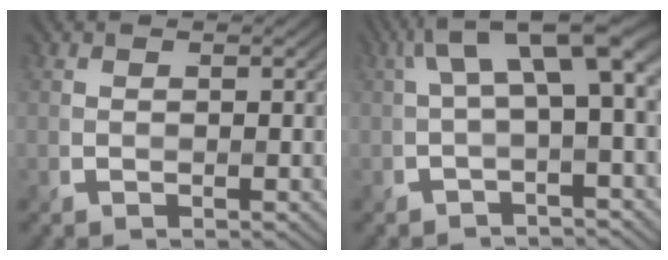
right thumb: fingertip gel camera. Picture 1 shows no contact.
{"total": 7.7, "force": [1.3, 2.1, 7.3], "torque": [-0.121, 0.021, 0.020]}